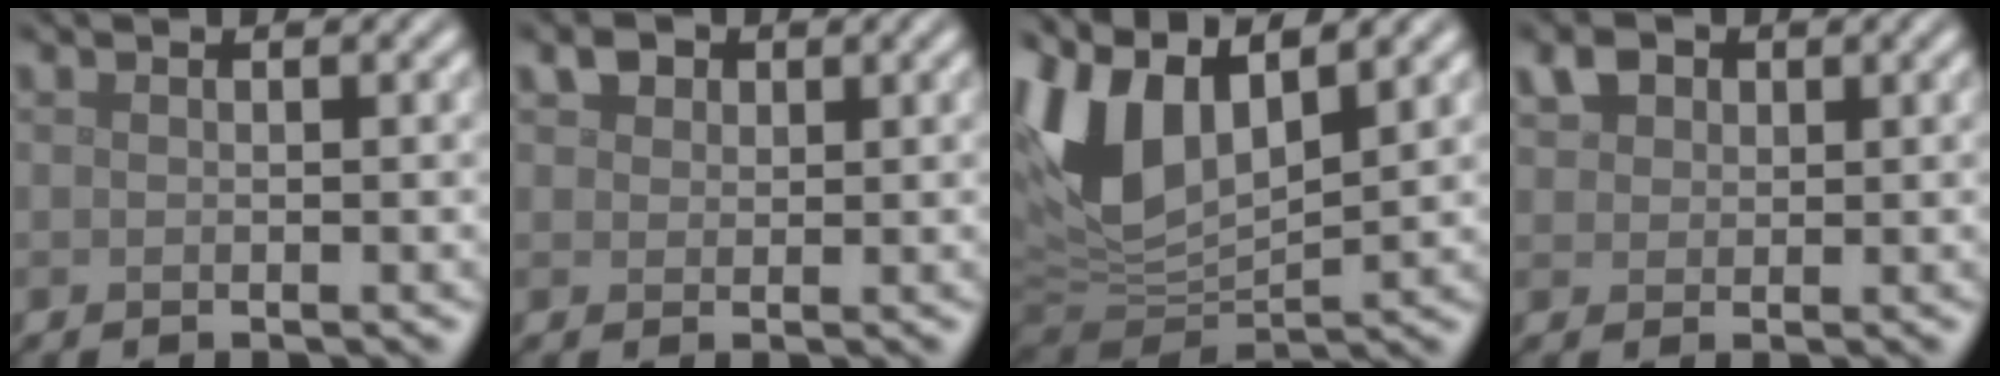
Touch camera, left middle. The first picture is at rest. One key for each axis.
{"total": 1.6, "fx": 1.0, "fy": 1.2, "fz": 0.6, "tx": -0.011, "ty": 0.003, "tz": 0.015}
{"total": 9.9, "fx": 3.7, "fy": 5.1, "fz": 7.7, "tx": -0.181, "ty": 0.008, "tz": 0.065}
{"total": 2.2, "fx": 1.2, "fy": 1.6, "fz": 0.9, "tx": -0.019, "ty": 0.005, "tz": 0.018}